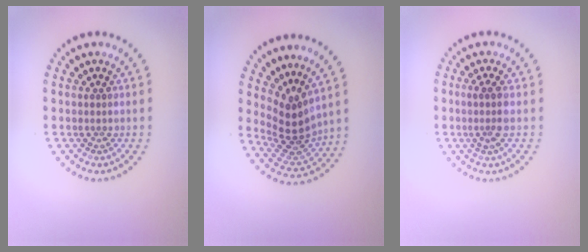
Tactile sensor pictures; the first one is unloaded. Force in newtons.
{"total": 3.8, "press": 2.7, "slide": 2.6}
{"total": 2.0, "press": 1.6, "slide": 1.1}